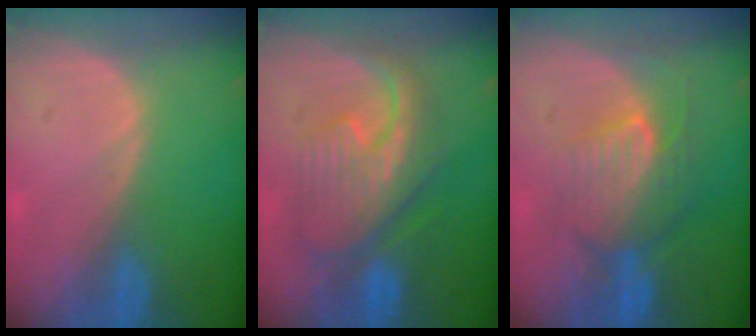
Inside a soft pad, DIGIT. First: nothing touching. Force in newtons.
{"total": 9.7, "press": 9.7, "slide": 0.8}
{"total": 7.7, "press": 7.7, "slide": 0.1}